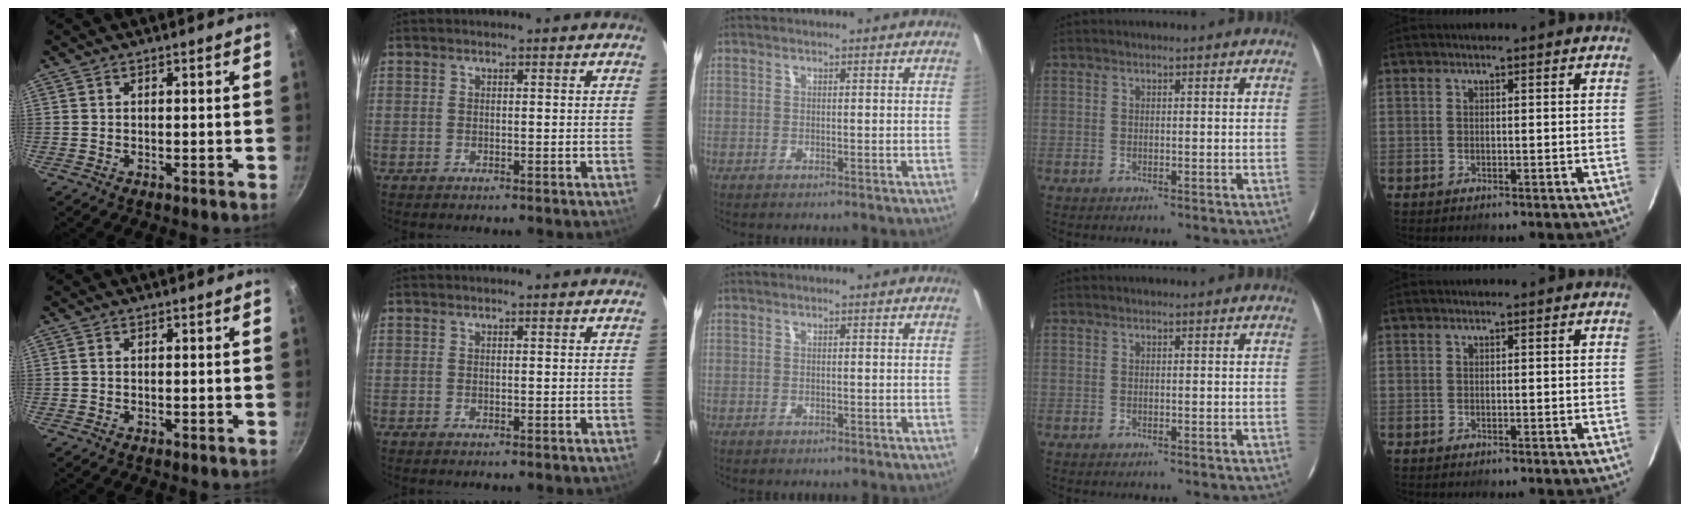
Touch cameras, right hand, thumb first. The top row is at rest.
{"thumb": {"total": 0.5, "force": [0.0, 0.4, 0.3], "torque": [-0.005, 0.003, -0.001]}, "middle": {"total": 0.8, "force": [-0.5, 0.5, 0.1], "torque": [-0.005, -0.003, -0.009]}}